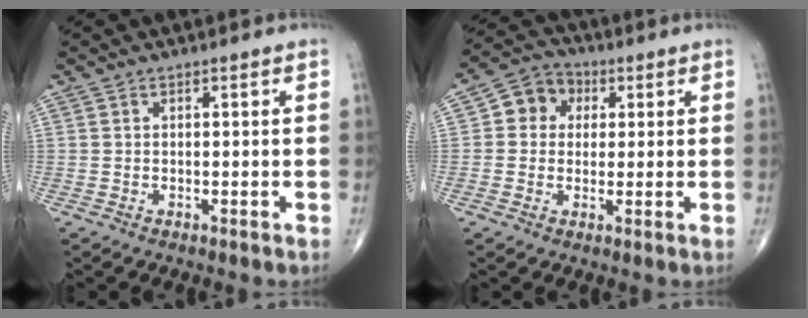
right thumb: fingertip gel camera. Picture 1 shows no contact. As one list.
[{"total": 7.1, "force": [1.5, 6.2, 3.2], "torque": [-0.021, 0.010, 0.013]}]